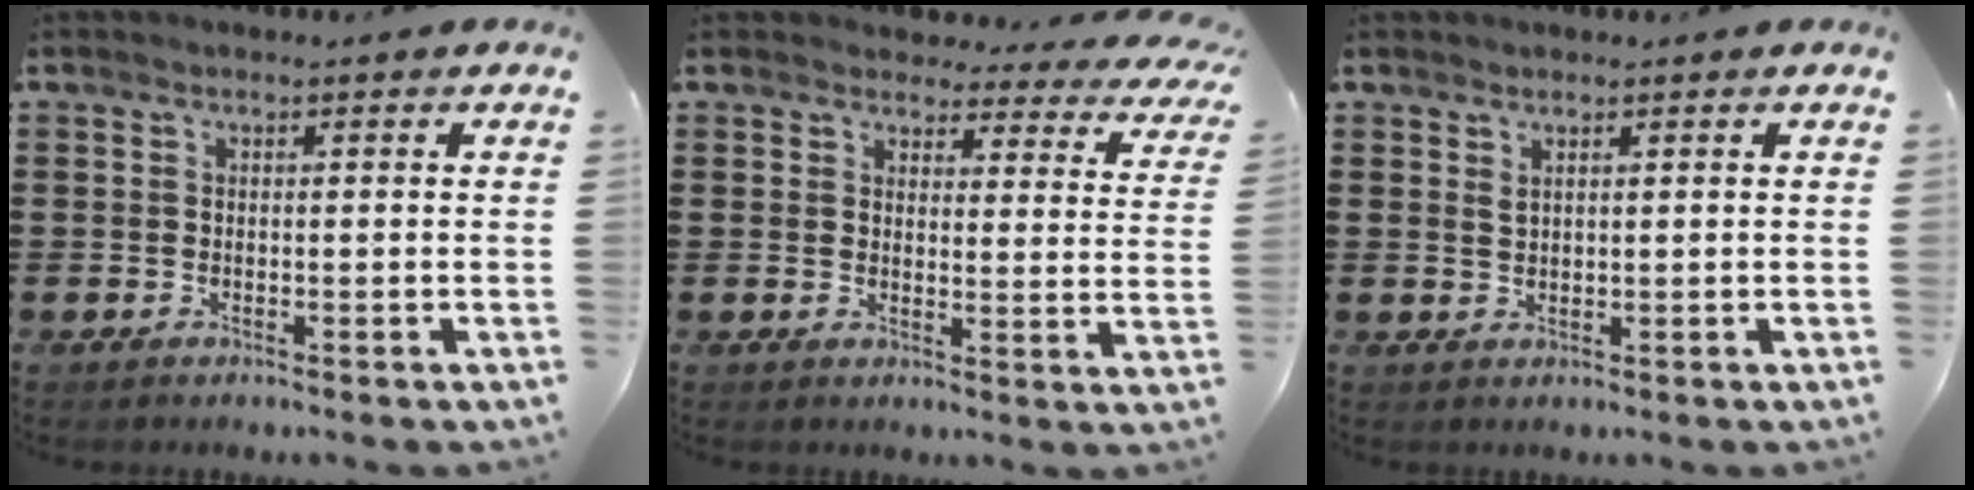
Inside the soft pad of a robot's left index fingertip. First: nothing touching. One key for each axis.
{"total": 3.4, "fx": 3.2, "fy": 0.8, "fz": 0.9, "tx": -0.028, "ty": -0.020, "tz": 0.053}
{"total": 1.2, "fx": 0.9, "fy": 0.4, "fz": 0.8, "tx": -0.019, "ty": 0.003, "tz": 0.015}